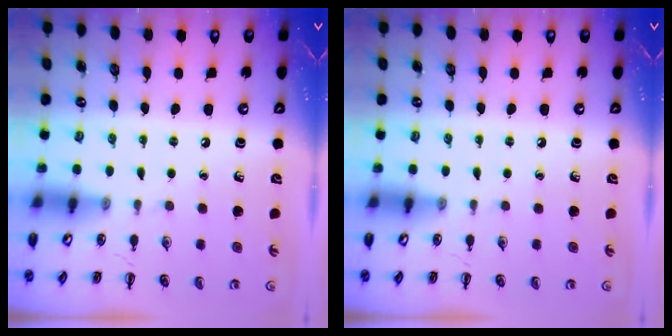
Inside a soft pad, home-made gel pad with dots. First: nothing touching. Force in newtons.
{"total": 0.0}